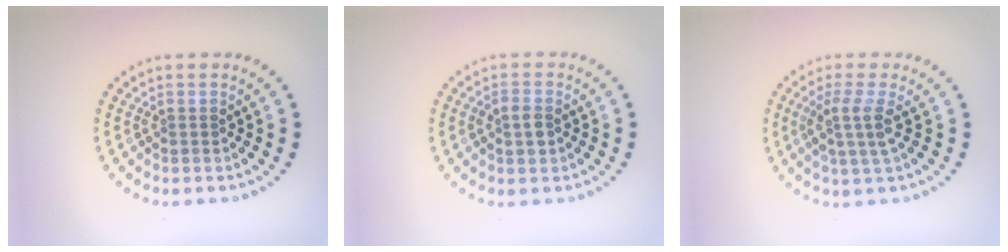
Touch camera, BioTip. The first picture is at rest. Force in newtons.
{"total": 1.7, "press": 1.7, "slide": 0.2}
{"total": 2.6, "press": 2.0, "slide": 1.6}